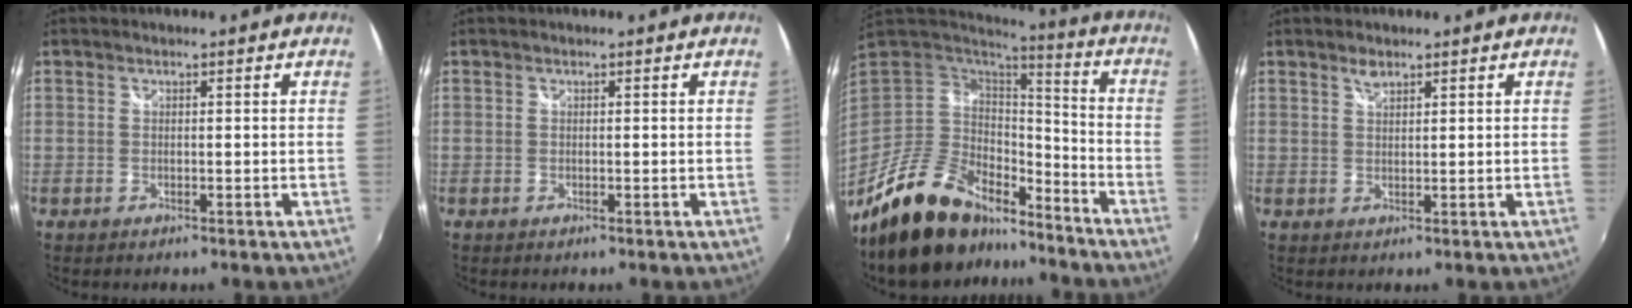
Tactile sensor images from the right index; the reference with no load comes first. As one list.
[{"total": 0.0}, {"total": 20.3, "force": [-15.3, 9.0, 9.9], "torque": [-0.203, -0.003, -0.253]}, {"total": 1.7, "force": [1.3, 0.7, 0.9], "torque": [-0.013, 0.003, 0.023]}]